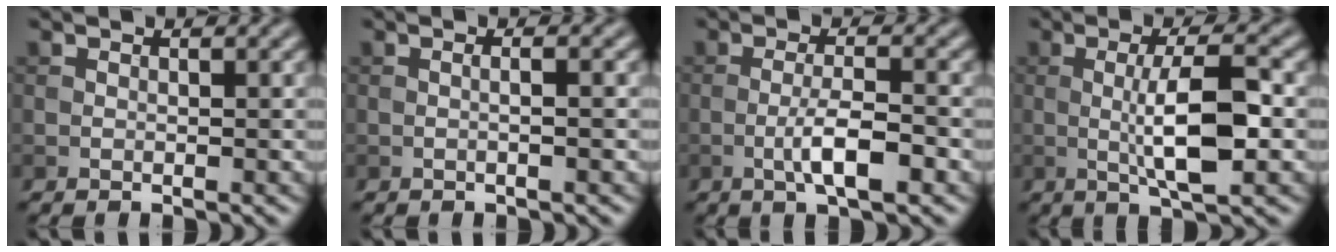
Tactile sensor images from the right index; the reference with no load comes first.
{"total": 1.5, "force": [0.1, 0.5, 1.5], "torque": [-0.004, -0.004, -0.004]}
{"total": 4.1, "force": [-1.4, 0.9, 3.8], "torque": [-0.068, 0.002, -0.029]}
{"total": 6.4, "force": [-0.4, 1.4, 6.3], "torque": [-0.111, 0.004, -0.009]}